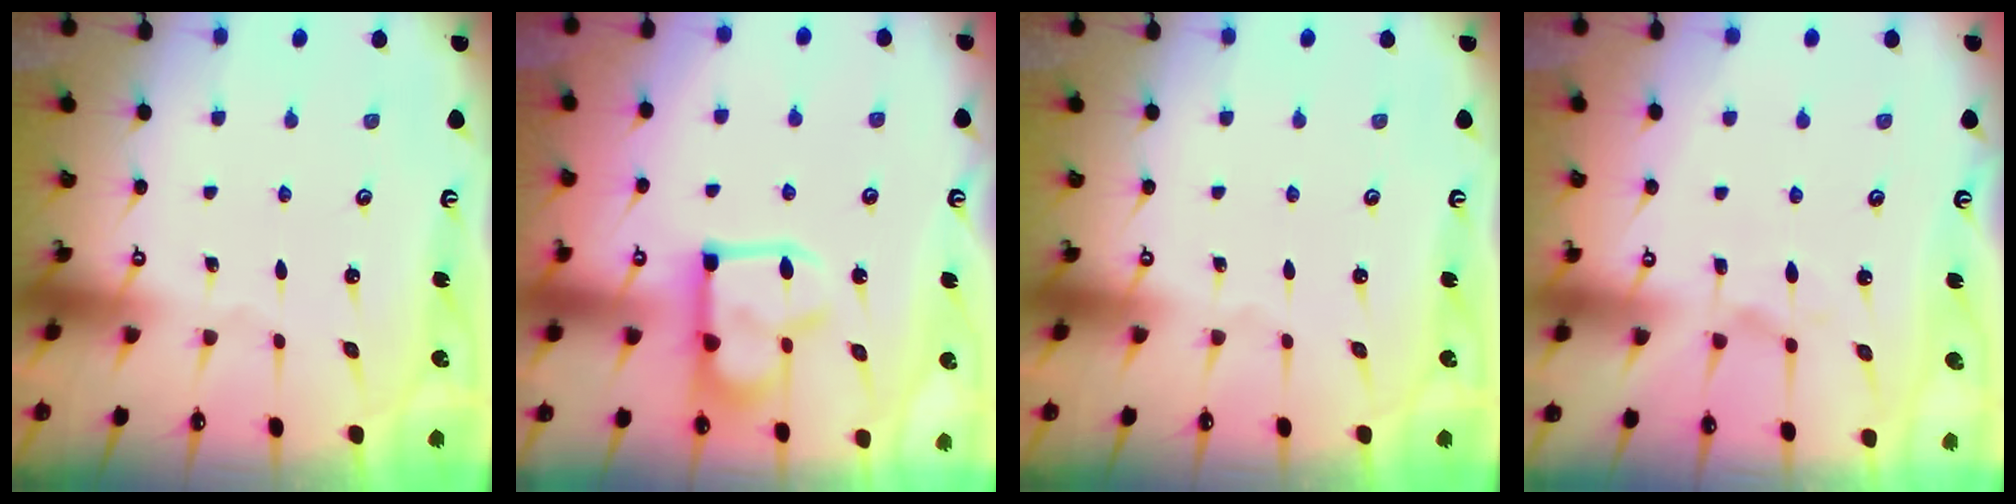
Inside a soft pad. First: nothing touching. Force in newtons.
{"total": 15.5, "press": 15.4, "slide": 1.1}
{"total": 0.0}
{"total": 1.4, "press": 1.0, "slide": 1.0}